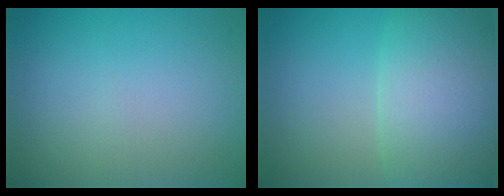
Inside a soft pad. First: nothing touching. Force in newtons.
{"total": 9.6, "press": 9.6, "slide": 0.5}